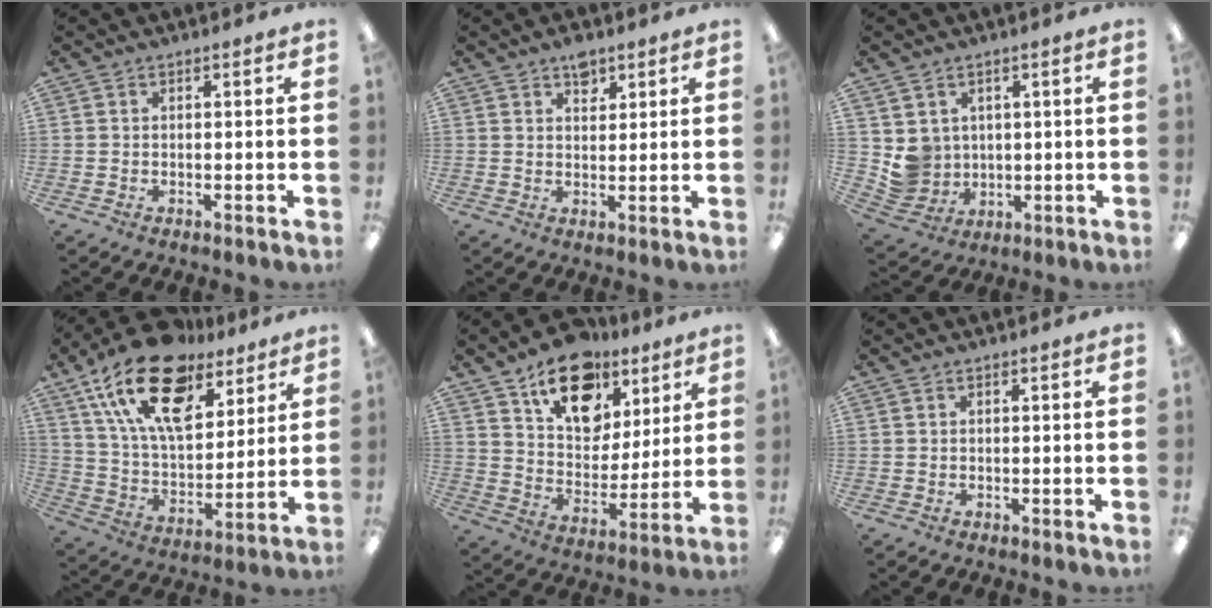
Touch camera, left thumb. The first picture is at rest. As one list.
[{"total": 4.2, "force": [2.9, 2.4, 1.9], "torque": [-0.010, -0.015, 0.048]}, {"total": 6.2, "force": [2.4, 5.7, 0.4], "torque": [-0.016, -0.015, 0.054]}, {"total": 22.8, "force": [14.0, 11.7, 13.7], "torque": [-0.254, -0.068, 0.249]}, {"total": 17.7, "force": [10.9, 11.2, 8.4], "torque": [-0.124, -0.056, 0.195]}, {"total": 0.0}]